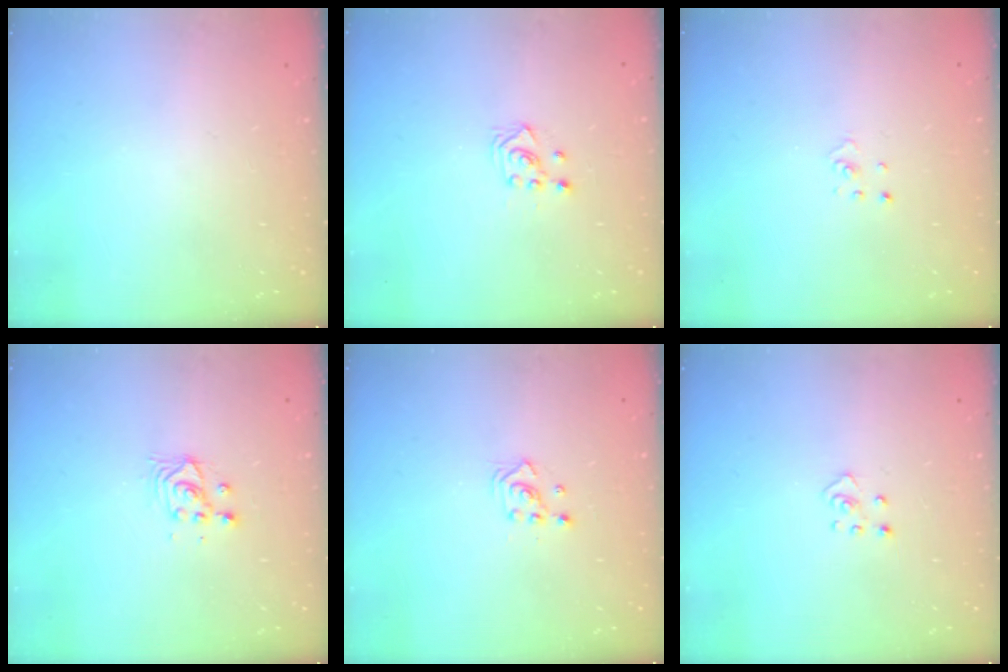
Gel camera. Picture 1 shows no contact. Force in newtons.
{"total": 3.1, "press": 2.9, "slide": 1.0}
{"total": 0.9, "press": 0.9, "slide": 0.1}
{"total": 3.8, "press": 3.8, "slide": 0.4}
{"total": 2.4, "press": 2.4, "slide": 0.3}
{"total": 2.6, "press": 2.6, "slide": 0.3}